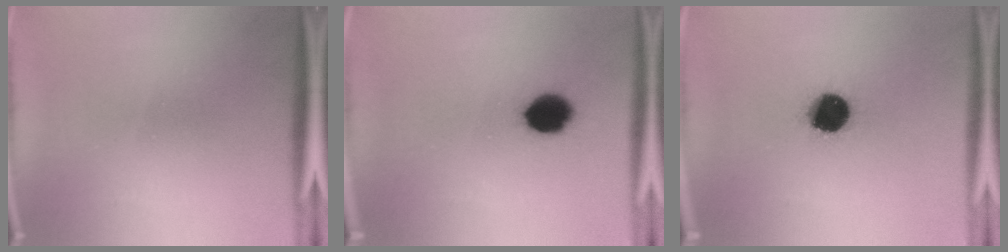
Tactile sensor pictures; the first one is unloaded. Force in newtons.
{"total": 7.0}
{"total": 11.7}